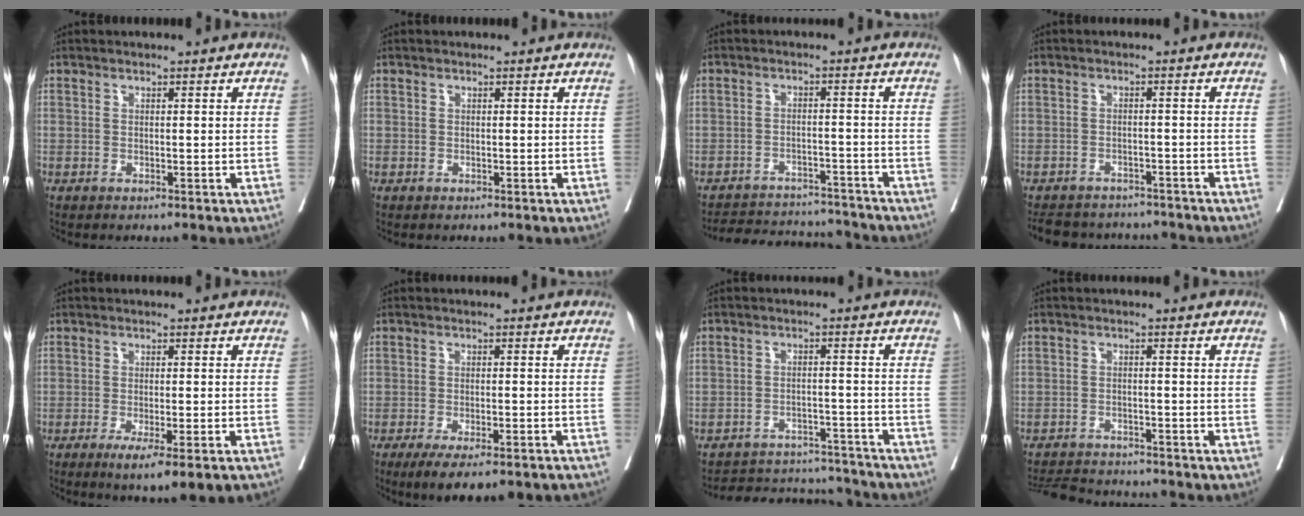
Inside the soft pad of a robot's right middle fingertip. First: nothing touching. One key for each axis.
{"total": 0.7, "fx": -0.1, "fy": 0.6, "fz": -0.1, "tx": 0.007, "ty": 0.006, "tz": -0.006}
{"total": 11.9, "fx": -11.4, "fy": 2.9, "fz": 1.7, "tx": -0.025, "ty": 0.013, "tz": -0.157}
{"total": 10.6, "fx": -9.7, "fy": 3.5, "fz": 2.3, "tx": -0.043, "ty": 0.009, "tz": -0.125}
{"total": 6.7, "fx": -4.3, "fy": 0.3, "fz": 5.2, "tx": -0.067, "ty": -0.018, "tz": -0.059}
{"total": 10.6, "fx": -8.3, "fy": 2.2, "fz": 6.2, "tx": -0.074, "ty": -0.010, "tz": -0.114}
{"total": 11.7, "fx": -11.4, "fy": 2.6, "fz": 0.7, "tx": -0.005, "ty": 0.021, "tz": -0.155}
{"total": 8.1, "fx": -7.9, "fy": 0.9, "fz": 1.6, "tx": -0.026, "ty": -0.001, "tz": -0.123}